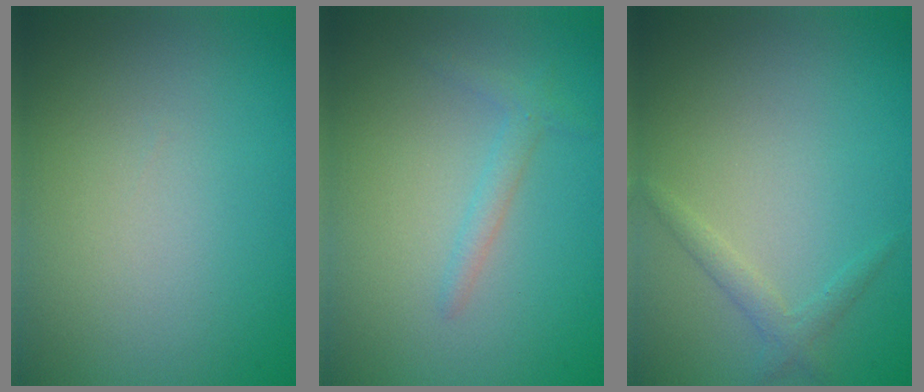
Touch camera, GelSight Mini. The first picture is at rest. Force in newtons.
{"total": 1.4, "press": 1.4, "slide": 0.1}
{"total": 1.3, "press": 1.3, "slide": 0.1}